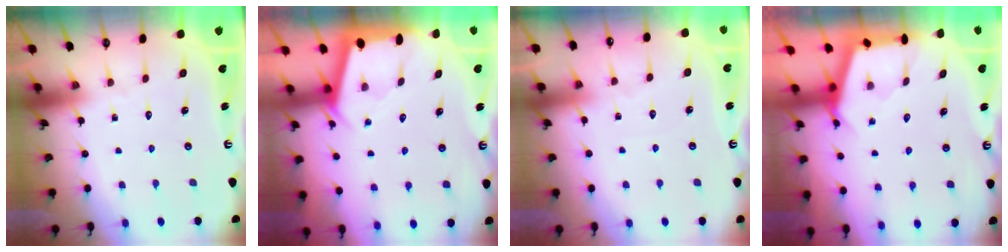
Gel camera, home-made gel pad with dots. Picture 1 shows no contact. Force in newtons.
{"total": 2.2, "press": 2.2, "slide": 0.1}
{"total": 3.0, "press": 2.9, "slide": 0.4}
{"total": 3.0, "press": 3.0, "slide": 0.4}